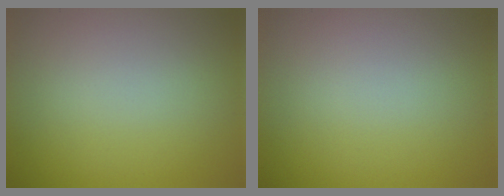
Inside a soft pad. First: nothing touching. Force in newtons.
{"total": 0.0}